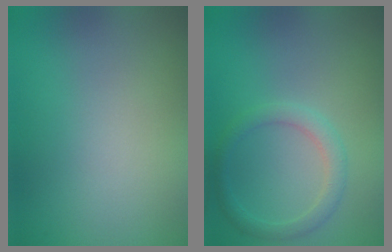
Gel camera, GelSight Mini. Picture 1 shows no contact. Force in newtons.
{"total": 2.0, "press": 2.0, "slide": 0.1}